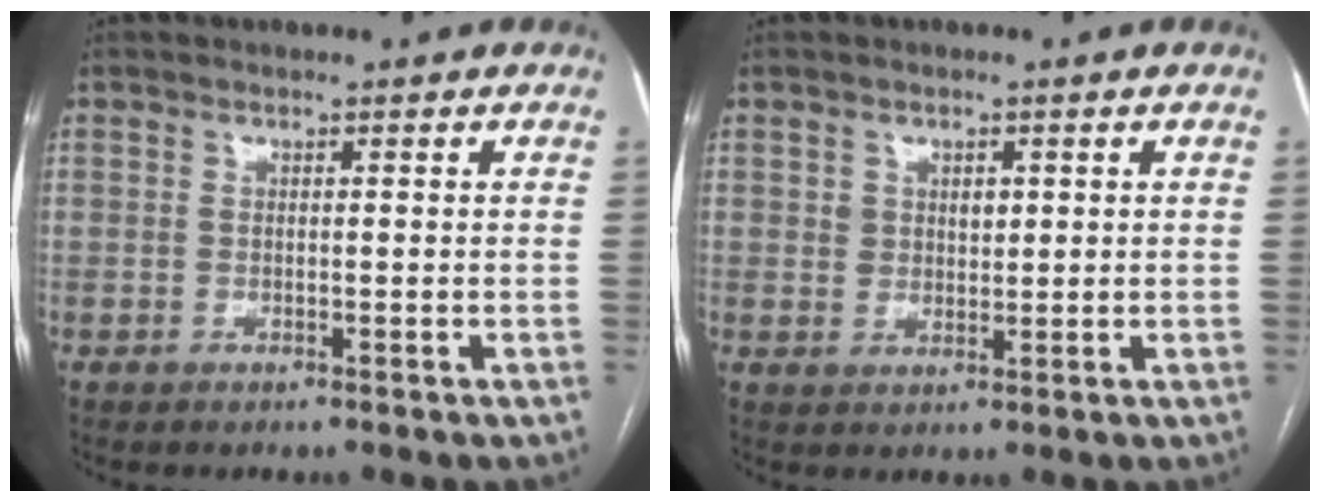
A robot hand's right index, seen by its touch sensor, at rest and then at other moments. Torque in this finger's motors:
{"motor_torque": [-0.02, 0.02, 0.01, 0.00]}